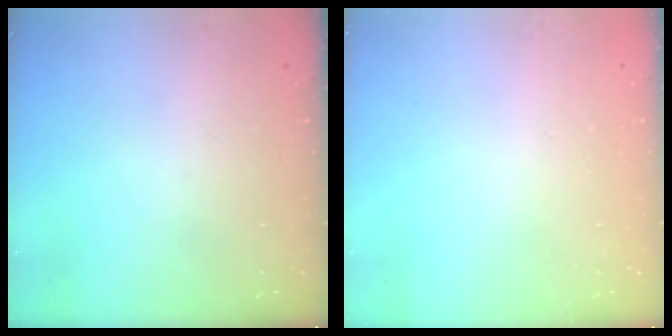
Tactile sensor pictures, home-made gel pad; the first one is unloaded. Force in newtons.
{"total": 2.5, "press": 2.5, "slide": 0.2}